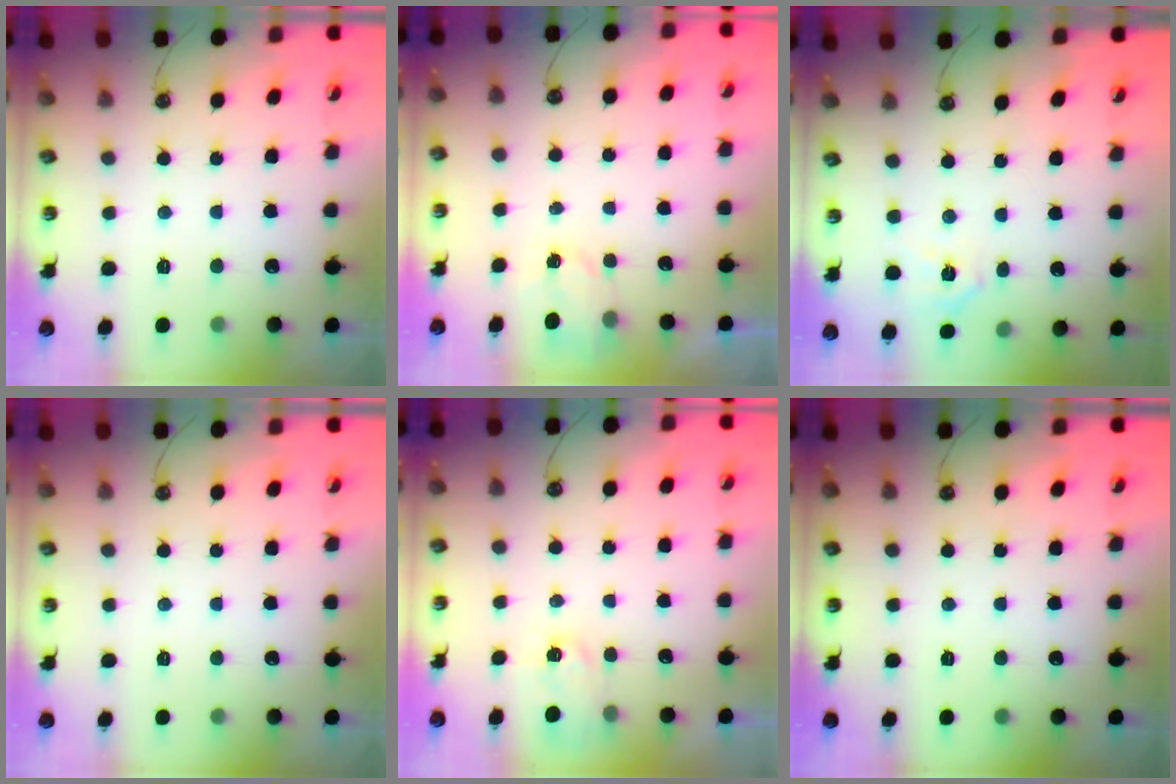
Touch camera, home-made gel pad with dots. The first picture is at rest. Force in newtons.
{"total": 2.4, "press": 2.4, "slide": 0.3}
{"total": 6.2, "press": 6.2, "slide": 0.5}
{"total": 0.0}
{"total": 3.0, "press": 2.9, "slide": 0.5}
{"total": 0.0}